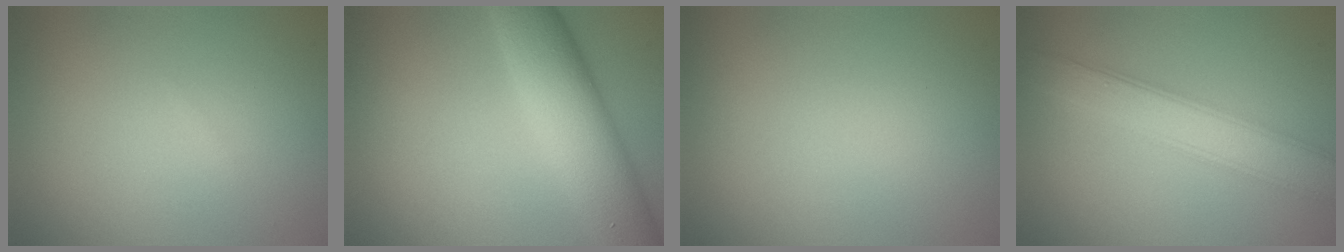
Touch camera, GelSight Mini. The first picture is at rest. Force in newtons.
{"total": 7.8, "press": 7.8, "slide": 0.4}
{"total": 0.0}
{"total": 4.7, "press": 4.7, "slide": 0.1}